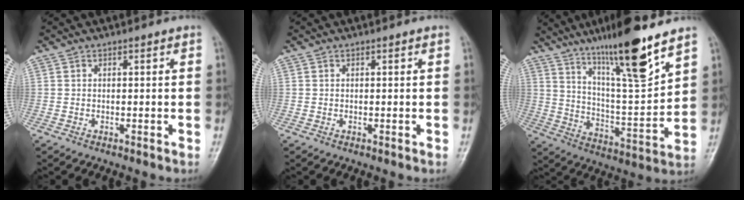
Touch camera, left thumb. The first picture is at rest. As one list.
[{"total": 0.0}, {"total": 18.2, "force": [12.4, 2.4, 13.2], "torque": [-0.202, -0.071, 0.214]}]